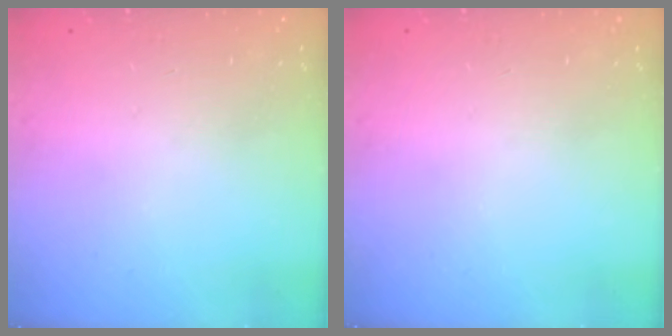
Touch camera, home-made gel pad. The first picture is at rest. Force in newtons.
{"total": 0.0}